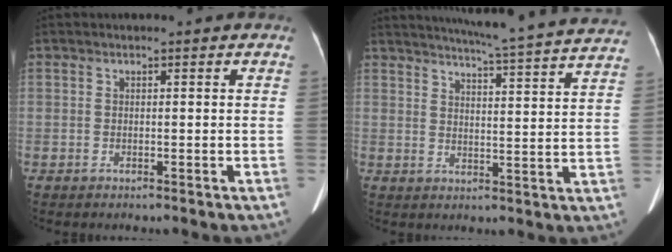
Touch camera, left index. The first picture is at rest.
{"total": 23.2, "force": [21.5, -0.3, 8.6], "torque": [-0.133, -0.050, 0.258]}